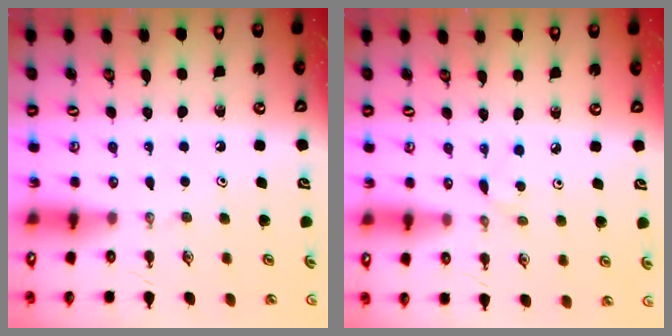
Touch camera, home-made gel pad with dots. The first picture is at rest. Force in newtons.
{"total": 2.9, "press": 2.9, "slide": 0.4}